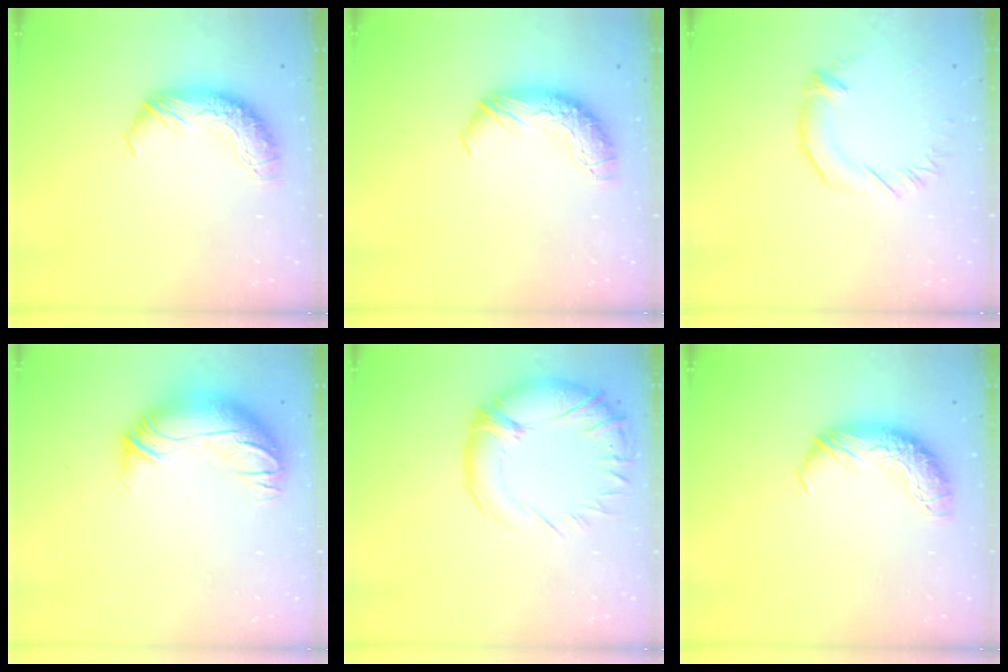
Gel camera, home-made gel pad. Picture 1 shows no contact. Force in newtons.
{"total": 0.0}
{"total": 2.0, "press": 1.9, "slide": 0.7}
{"total": 3.0, "press": 0.5, "slide": 2.9}
{"total": 4.6, "press": 3.2, "slide": 3.4}
{"total": 0.0}